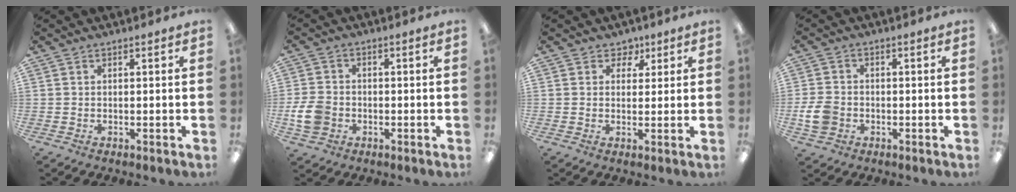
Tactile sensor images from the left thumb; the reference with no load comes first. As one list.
[{"total": 7.3, "force": [-1.7, 5.9, 3.9], "torque": [-0.084, 0.010, -0.030]}, {"total": 3.9, "force": [2.2, 3.1, 0.6], "torque": [0.000, -0.008, 0.036]}, {"total": 6.4, "force": [-1.5, 5.2, 3.4], "torque": [-0.067, 0.008, -0.026]}]